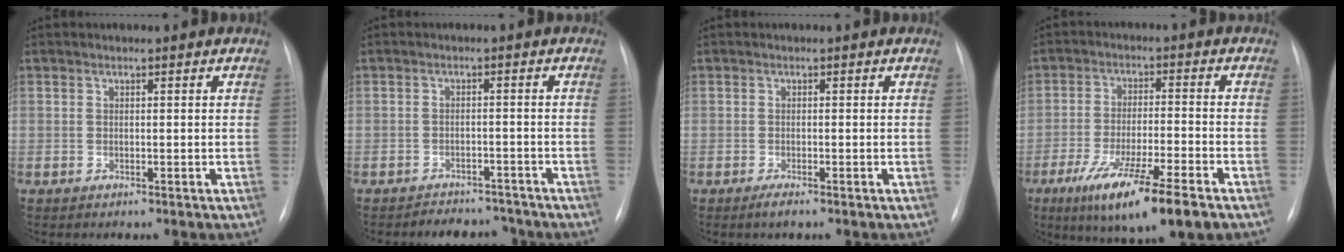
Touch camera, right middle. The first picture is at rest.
{"total": 6.0, "force": [-5.6, 2.2, 0.2], "torque": [0.005, 0.006, -0.073]}
{"total": 1.3, "force": [-1.0, 0.1, 0.9], "torque": [-0.022, -0.004, -0.017]}
{"total": 13.9, "force": [-8.2, 1.5, 11.1], "torque": [-0.181, -0.033, -0.134]}